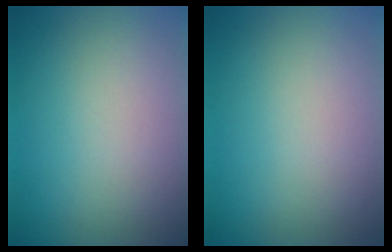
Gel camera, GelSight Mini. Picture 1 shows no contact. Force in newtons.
{"total": 0.0}